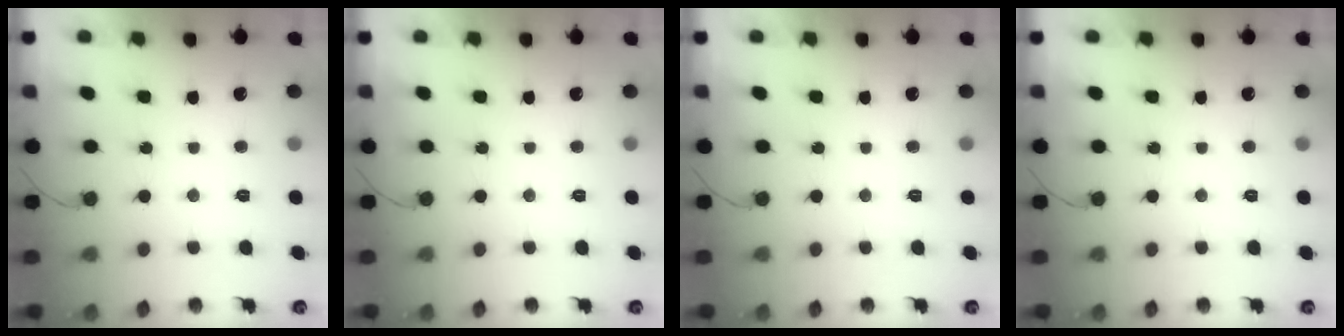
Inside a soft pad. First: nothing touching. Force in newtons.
{"total": 0.0}
{"total": 0.0}
{"total": 0.0}